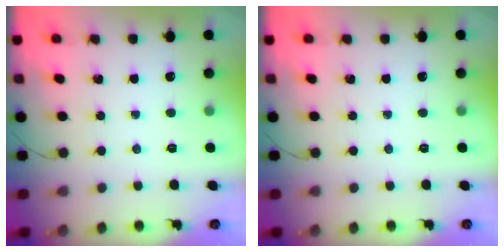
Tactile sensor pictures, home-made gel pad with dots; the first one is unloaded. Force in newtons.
{"total": 0.0}